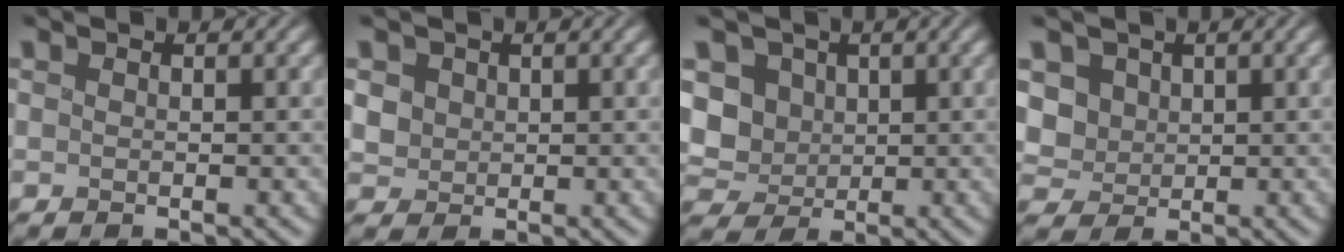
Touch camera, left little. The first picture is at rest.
{"total": 1.9, "force": [0.3, 1.7, 0.7], "torque": [-0.024, -0.007, 0.012]}
{"total": 5.5, "force": [0.3, 4.8, 2.6], "torque": [-0.063, 0.009, -0.009]}
{"total": 4.1, "force": [0.5, 3.6, 1.9], "torque": [-0.055, 0.004, 0.008]}